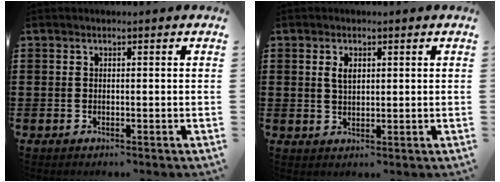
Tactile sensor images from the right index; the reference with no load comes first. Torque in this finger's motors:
{"motor_torque": [0.40, 0.36, 0.26, 0.07]}